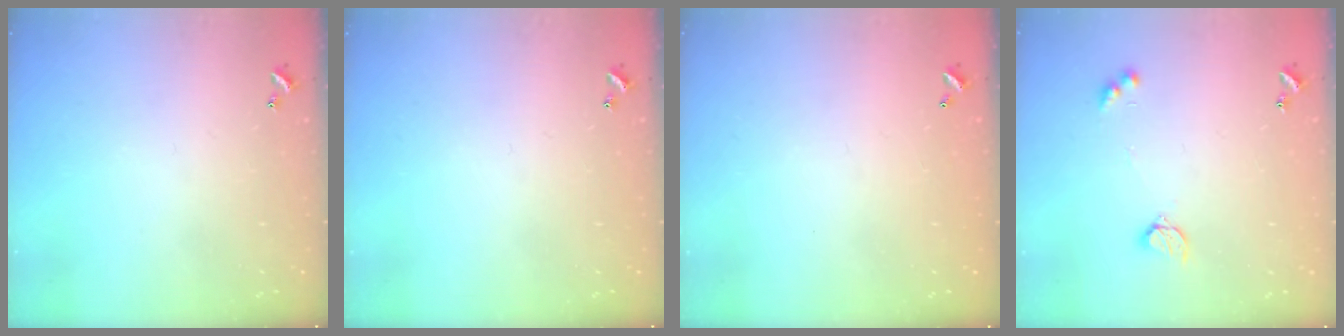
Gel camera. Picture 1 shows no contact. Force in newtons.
{"total": 0.0}
{"total": 2.7, "press": 2.7, "slide": 0.1}
{"total": 3.7, "press": 3.7, "slide": 0.5}